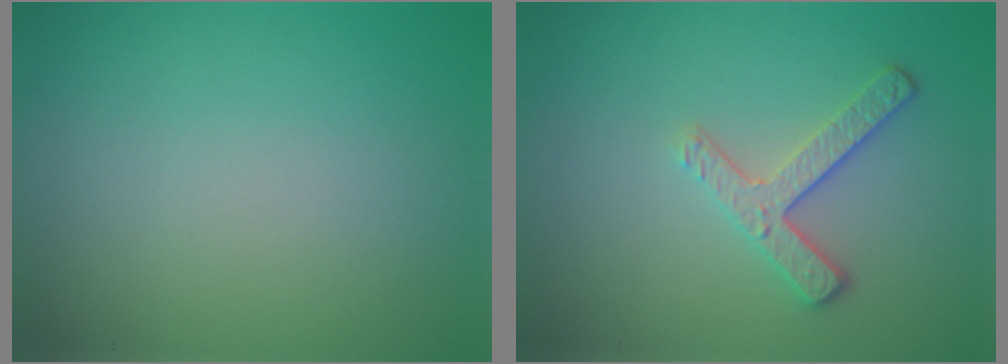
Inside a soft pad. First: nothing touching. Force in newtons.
{"total": 2.7, "press": 2.3, "slide": 1.5}